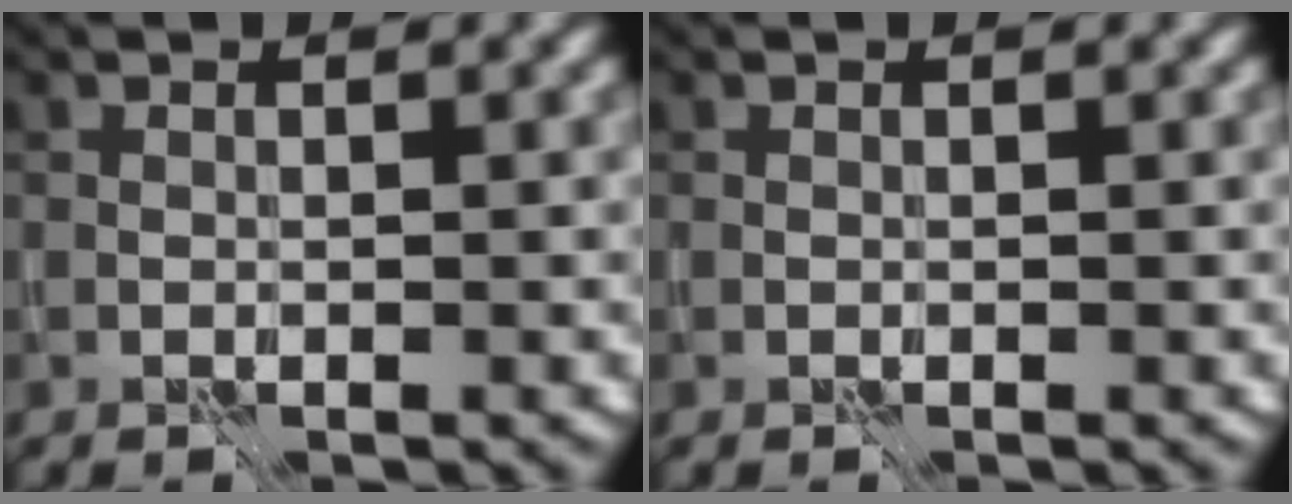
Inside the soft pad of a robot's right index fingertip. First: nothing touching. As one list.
[{"total": 0.0}]